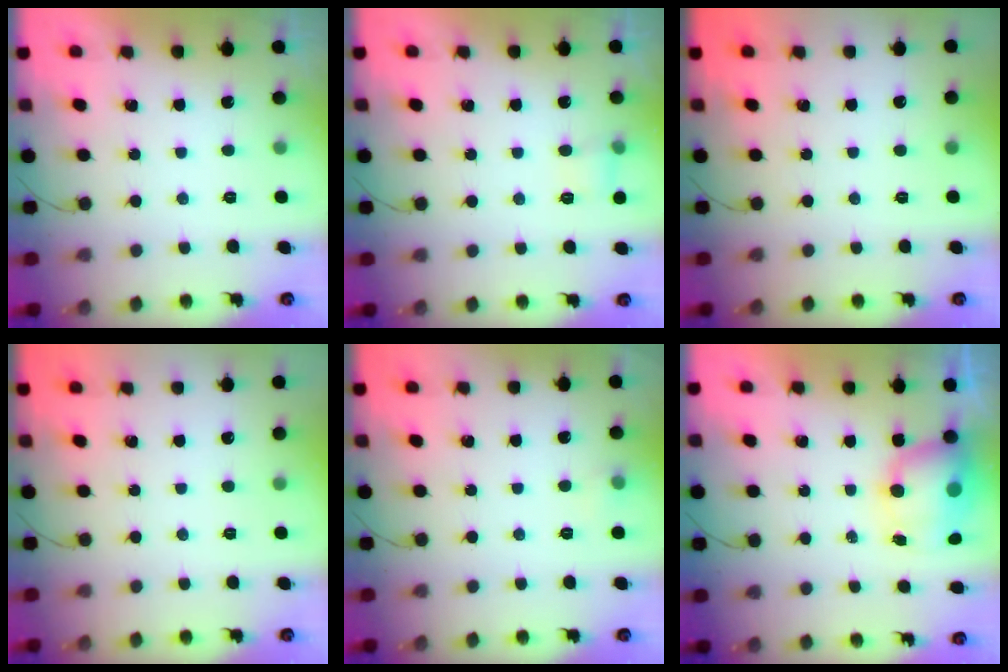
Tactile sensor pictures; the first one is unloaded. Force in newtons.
{"total": 4.2, "press": 3.9, "slide": 1.5}
{"total": 0.0}
{"total": 0.0}
{"total": 4.8, "press": 4.7, "slide": 1.2}
{"total": 9.0, "press": 8.7, "slide": 2.4}